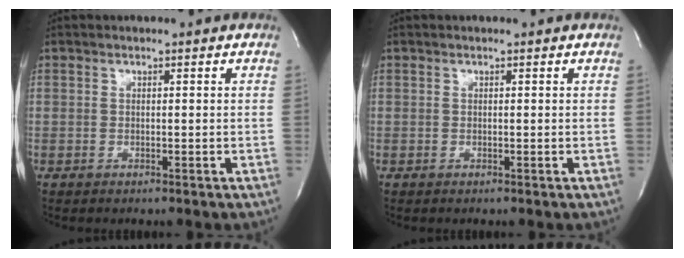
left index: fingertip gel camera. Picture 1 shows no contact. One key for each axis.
{"total": 0.0}